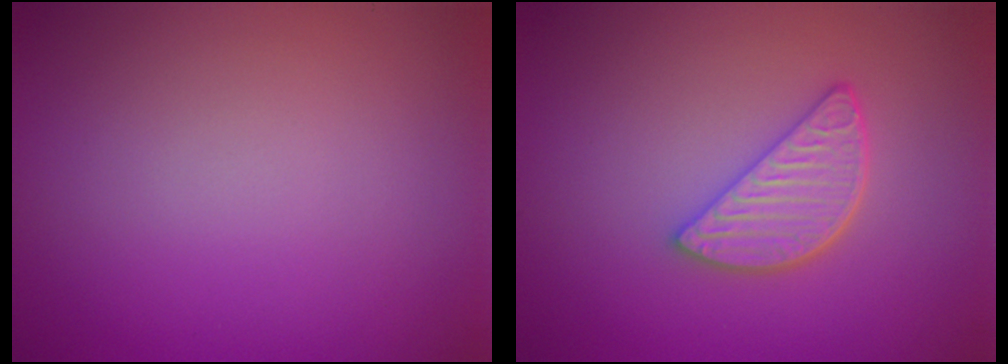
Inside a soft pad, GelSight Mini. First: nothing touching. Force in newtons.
{"total": 3.7, "press": 3.0, "slide": 2.1}